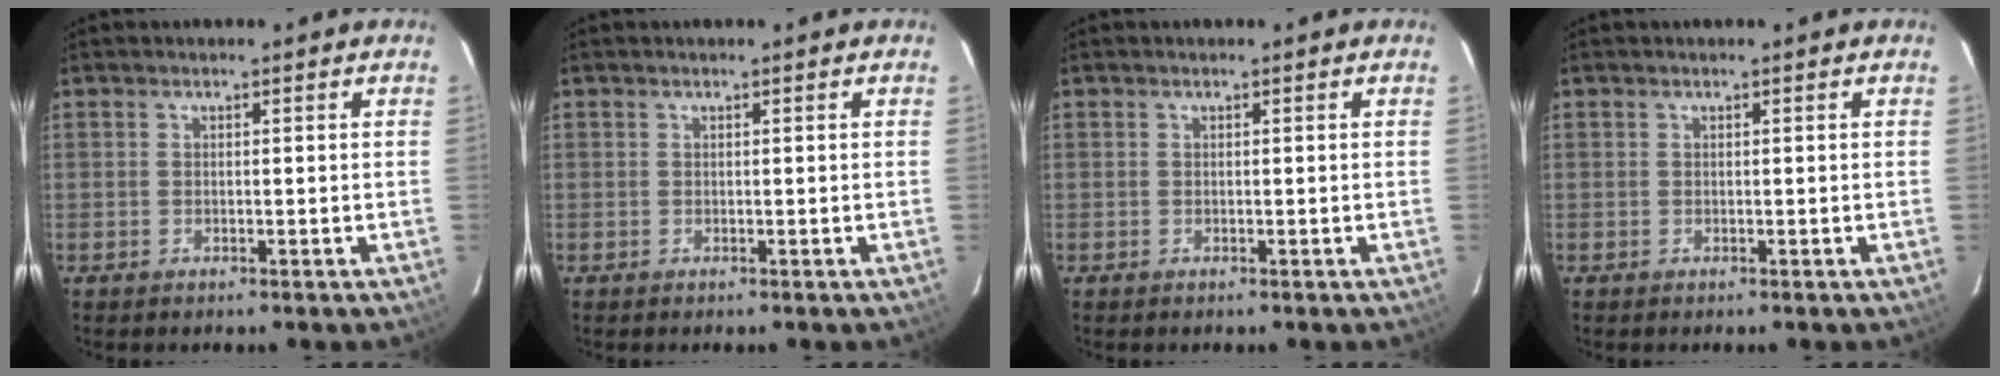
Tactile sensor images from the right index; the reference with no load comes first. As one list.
[{"total": 0.0}, {"total": 0.0}, {"total": 0.0}]